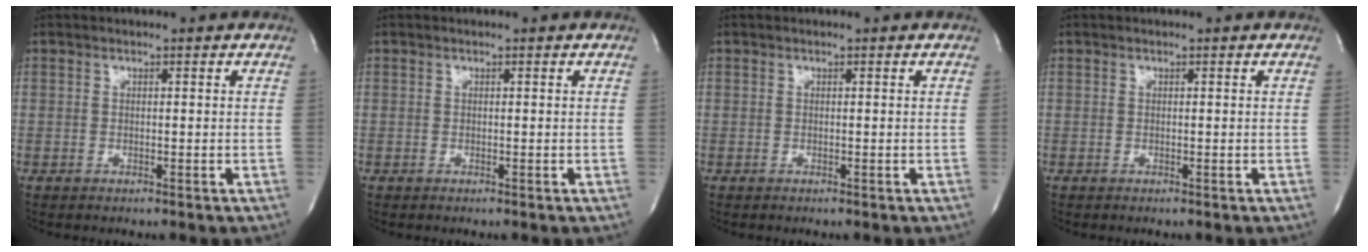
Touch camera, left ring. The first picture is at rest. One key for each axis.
{"total": 0.0}
{"total": 0.0}
{"total": 0.0}